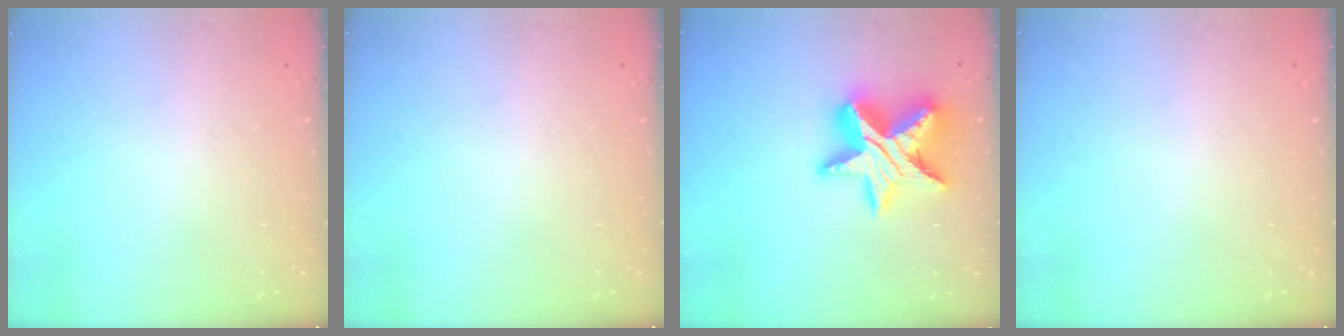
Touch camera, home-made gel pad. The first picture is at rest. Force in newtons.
{"total": 0.0}
{"total": 18.2, "press": 18.1, "slide": 1.4}
{"total": 0.0}